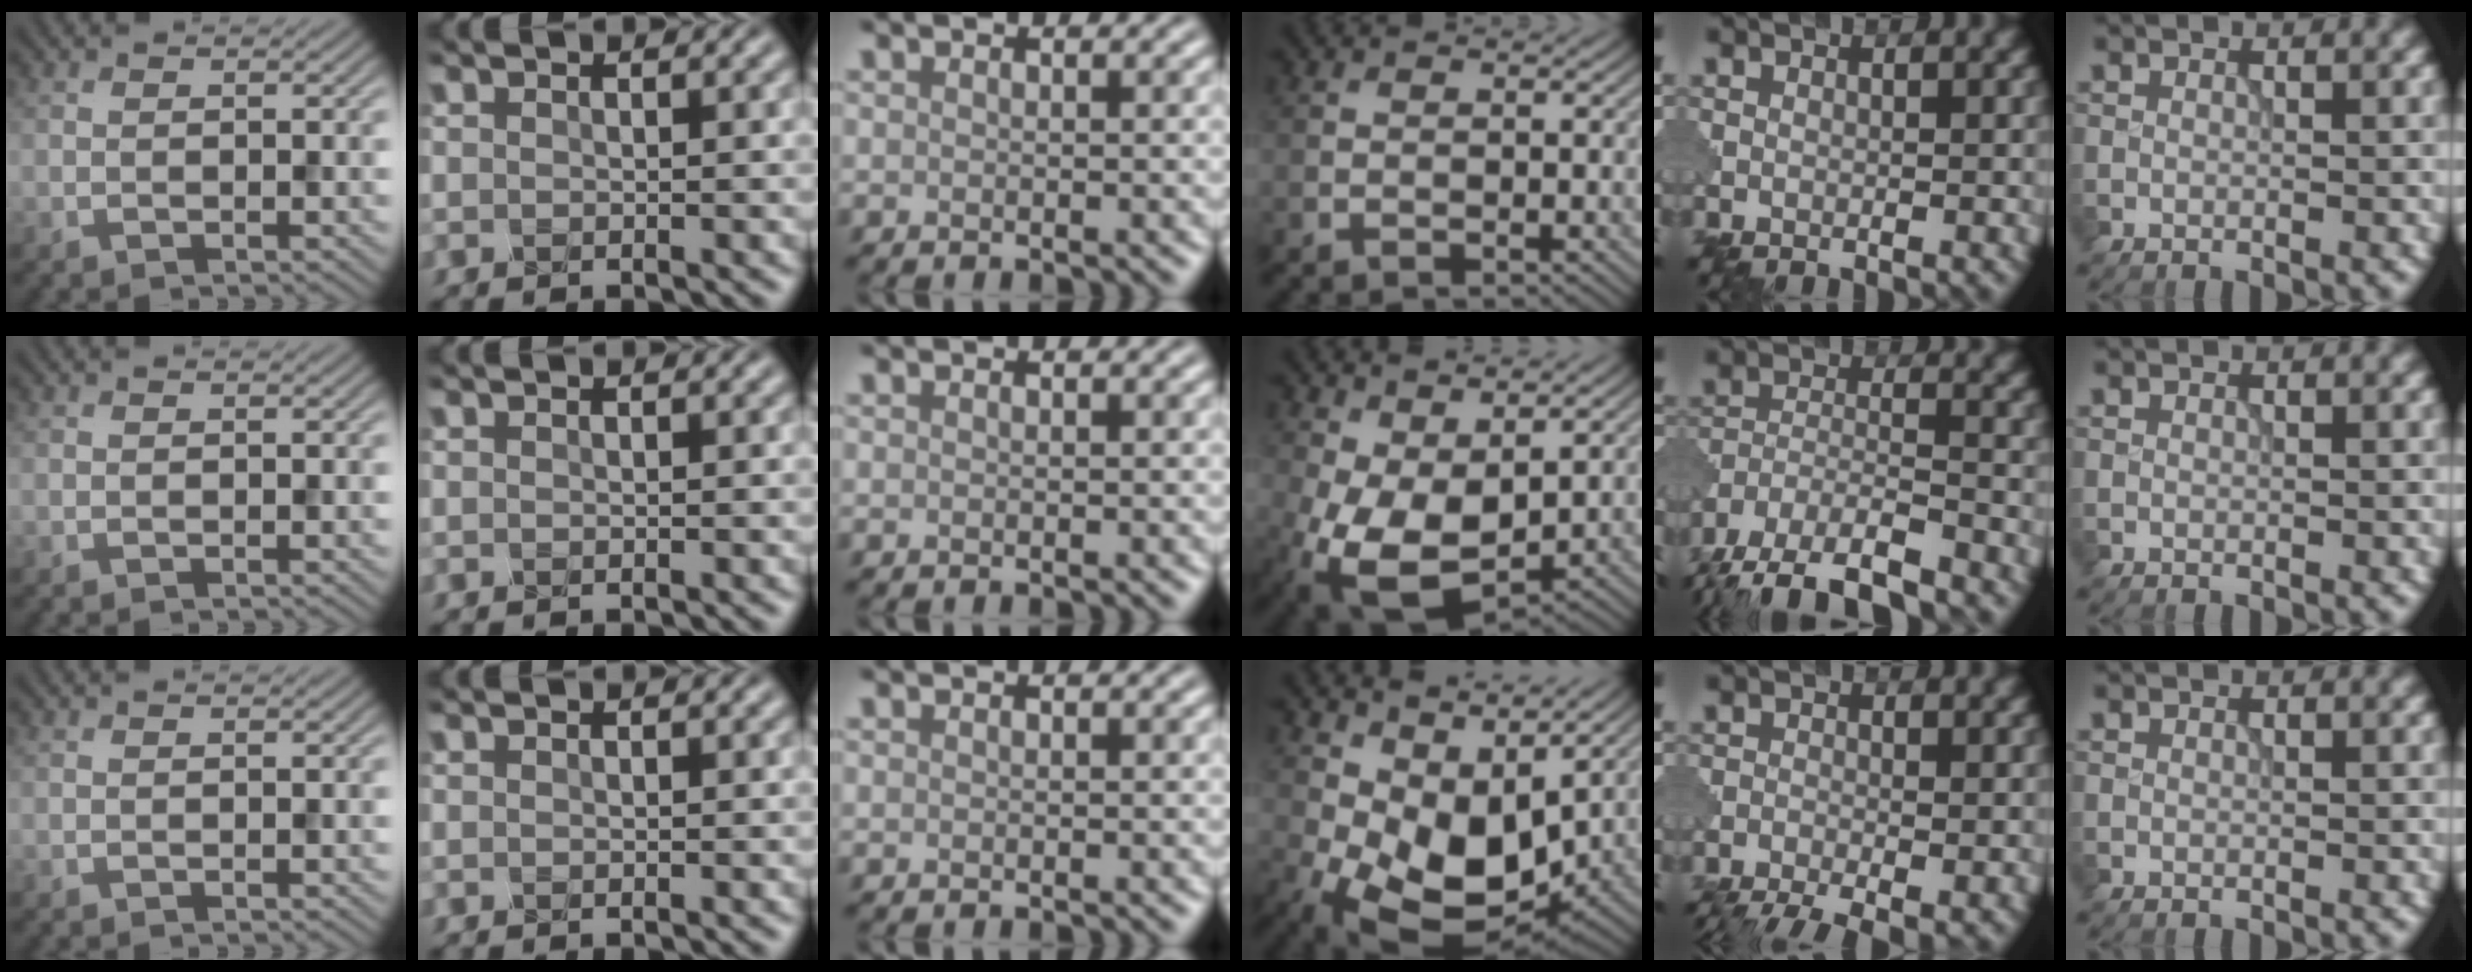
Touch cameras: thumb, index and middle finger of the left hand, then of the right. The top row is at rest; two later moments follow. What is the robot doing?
{"motion": "squeeze", "object": "foam earplug"}